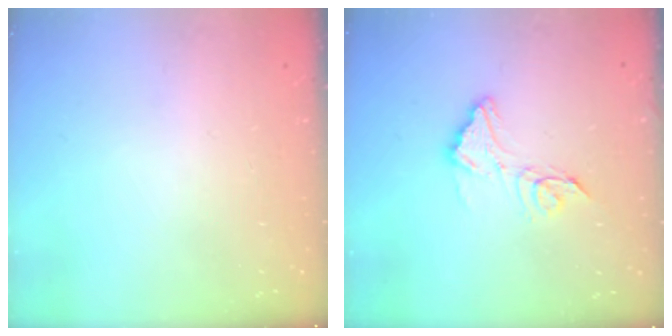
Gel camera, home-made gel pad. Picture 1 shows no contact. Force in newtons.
{"total": 11.7, "press": 11.6, "slide": 0.9}